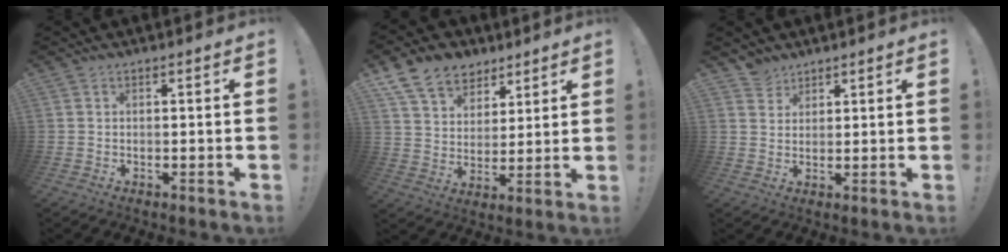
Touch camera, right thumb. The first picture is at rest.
{"total": 12.8, "force": [8.3, 8.9, 3.8], "torque": [-0.071, -0.051, 0.165]}
{"total": 4.3, "force": [3.6, 2.4, 0.1], "torque": [0.008, -0.024, 0.067]}